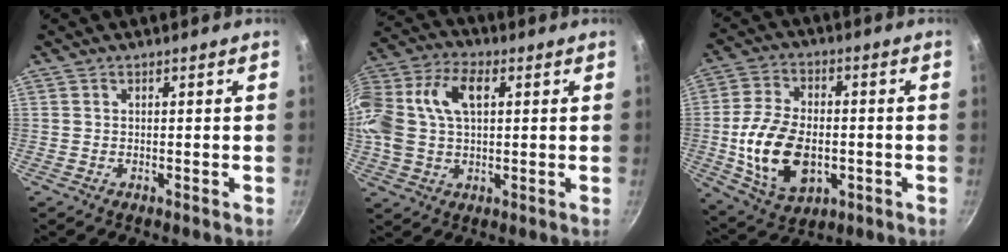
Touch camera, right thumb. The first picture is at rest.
{"total": 18.3, "force": [3.9, 11.0, 14.0], "torque": [-0.328, 0.030, 0.067]}
{"total": 16.0, "force": [-2.5, 9.9, 12.3], "torque": [-0.216, 0.005, -0.034]}